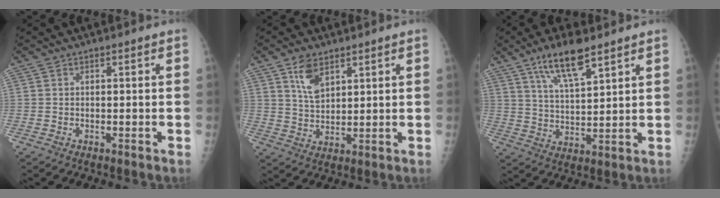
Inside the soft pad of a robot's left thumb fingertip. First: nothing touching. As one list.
[{"total": 6.4, "force": [3.6, 3.5, 3.9], "torque": [-0.053, -0.022, 0.074]}, {"total": 10.3, "force": [6.8, 3.0, 7.2], "torque": [-0.114, -0.030, 0.128]}]